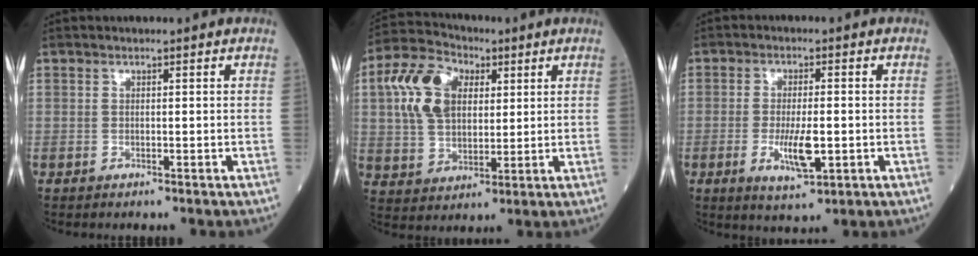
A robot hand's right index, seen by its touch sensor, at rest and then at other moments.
{"total": 11.8, "force": [3.4, 7.5, 8.5], "torque": [-0.196, 0.035, 0.064]}
{"total": 6.2, "force": [-1.5, 1.6, 5.9], "torque": [-0.111, -0.010, -0.021]}